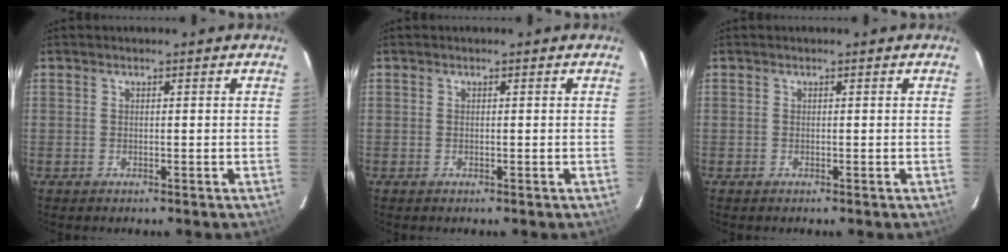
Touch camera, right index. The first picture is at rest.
{"total": 0.0}
{"total": 0.0}